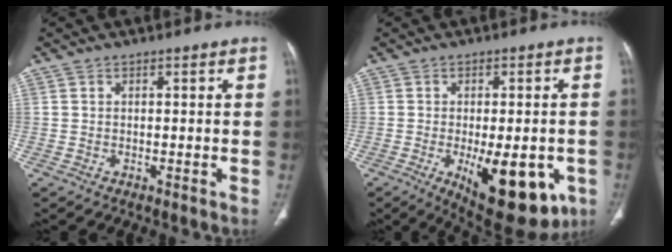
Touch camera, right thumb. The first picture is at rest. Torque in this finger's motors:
{"motor_torque": [1.70, 1.82, 0.17, -0.06, 0.33]}